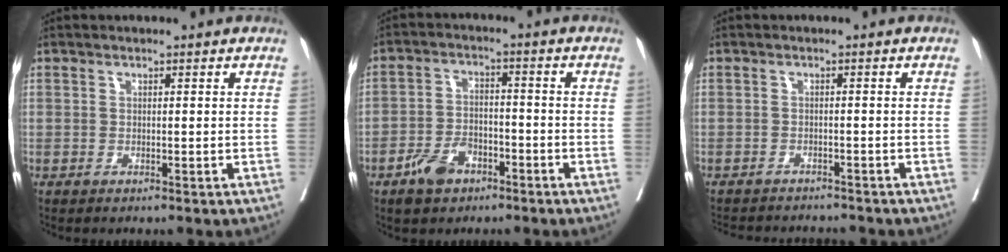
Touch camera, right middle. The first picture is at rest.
{"total": 6.1, "force": [-3.8, 3.5, 3.2], "torque": [-0.067, 0.003, -0.065]}
{"total": 9.2, "force": [-8.8, 1.7, 2.2], "torque": [-0.035, -0.001, -0.112]}